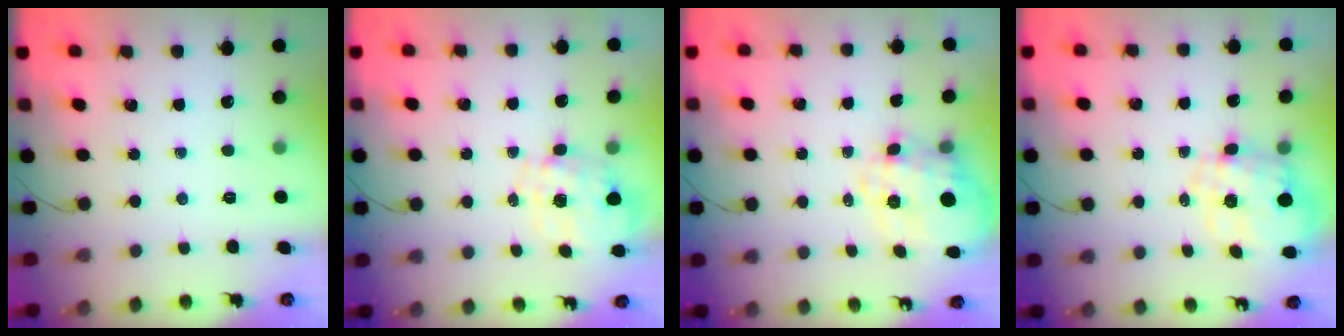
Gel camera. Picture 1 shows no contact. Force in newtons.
{"total": 1.1, "press": 1.0, "slide": 0.5}
{"total": 11.1, "press": 11.0, "slide": 1.4}
{"total": 3.8, "press": 3.4, "slide": 1.7}